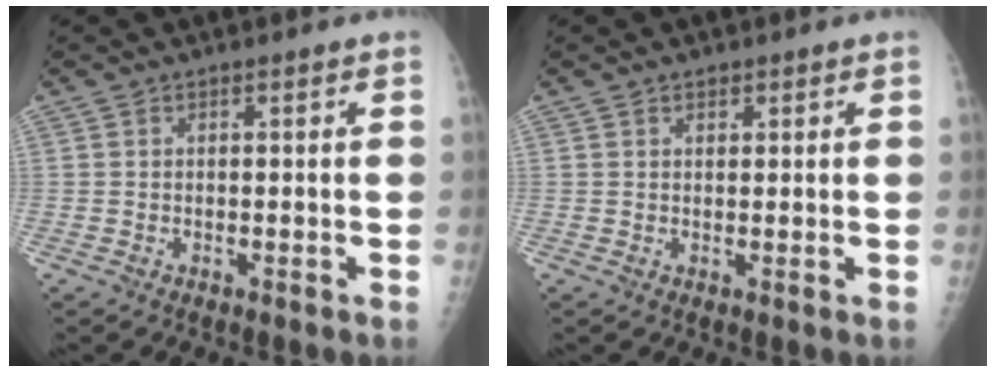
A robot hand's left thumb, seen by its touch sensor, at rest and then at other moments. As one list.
[{"total": 1.2, "force": [0.8, 0.8, 0.4], "torque": [0.002, -0.004, 0.011]}]